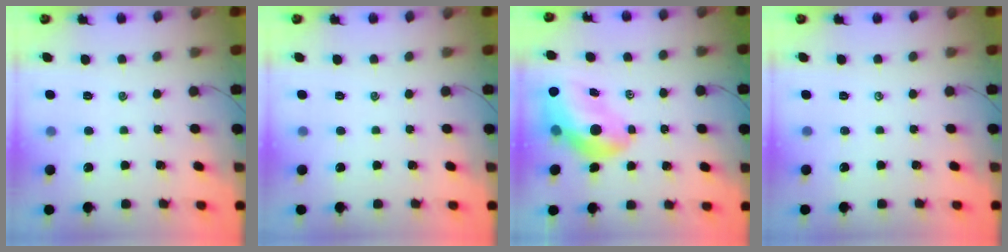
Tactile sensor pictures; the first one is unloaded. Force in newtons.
{"total": 0.0}
{"total": 13.4, "press": 12.7, "slide": 4.2}
{"total": 0.0}